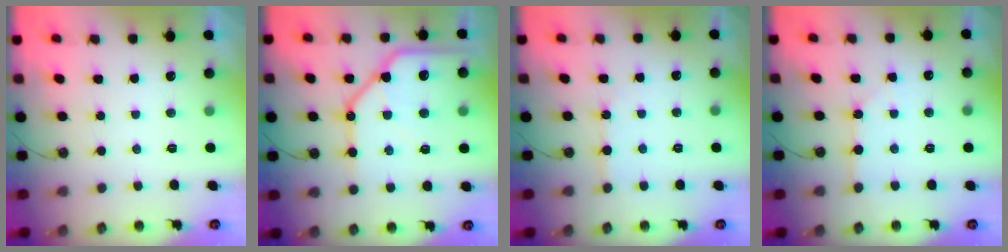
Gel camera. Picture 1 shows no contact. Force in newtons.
{"total": 18.9, "press": 18.8, "slide": 2.0}
{"total": 4.0, "press": 3.9, "slide": 0.6}
{"total": 3.5, "press": 3.5, "slide": 0.4}